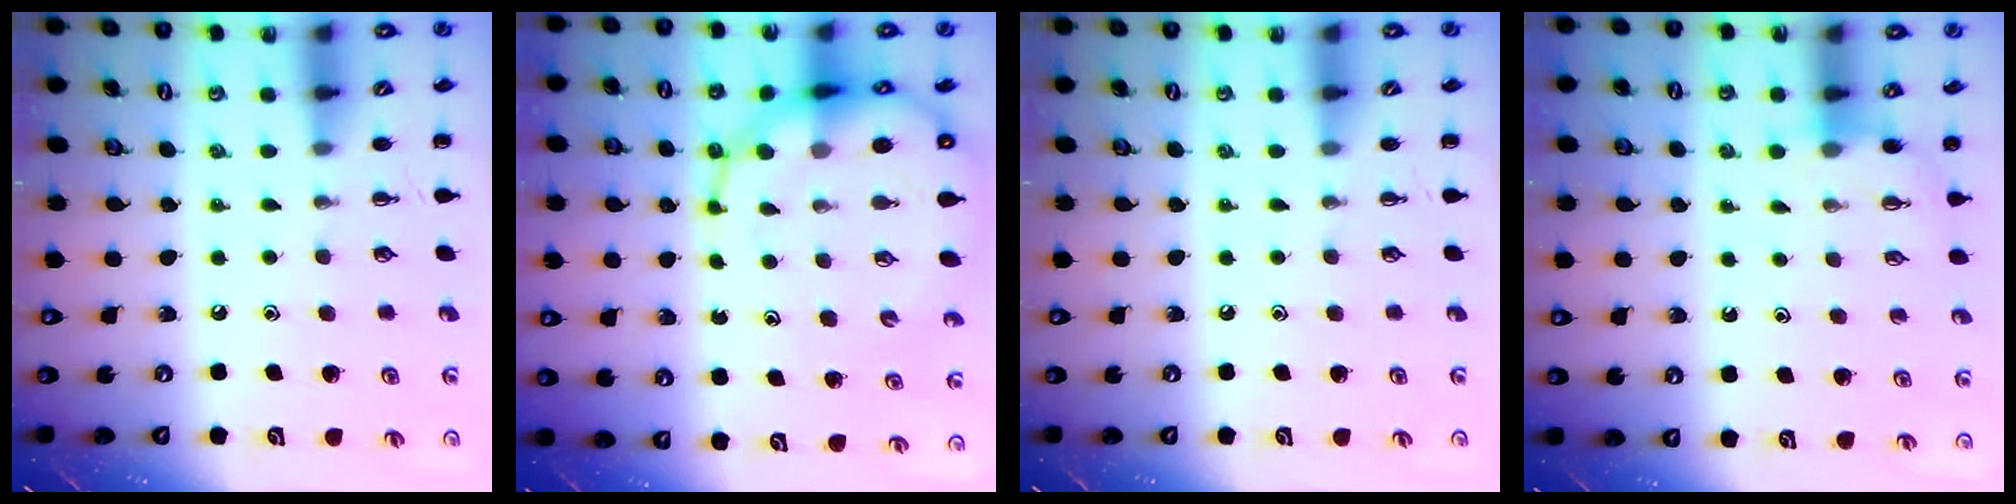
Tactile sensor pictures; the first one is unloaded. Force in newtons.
{"total": 16.6, "press": 16.1, "slide": 4.1}
{"total": 0.0}
{"total": 2.6, "press": 2.5, "slide": 0.9}